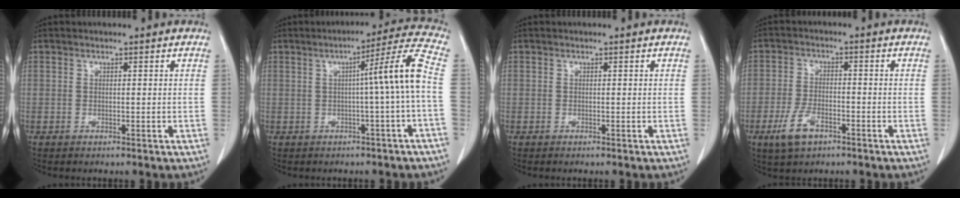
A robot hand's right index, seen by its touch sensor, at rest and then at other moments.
{"total": 8.4, "force": [-0.5, -1.6, 8.2], "torque": [-0.113, 0.018, -0.006]}
{"total": 0.0}
{"total": 5.8, "force": [-3.2, 2.5, 4.1], "torque": [-0.088, -0.005, -0.054]}